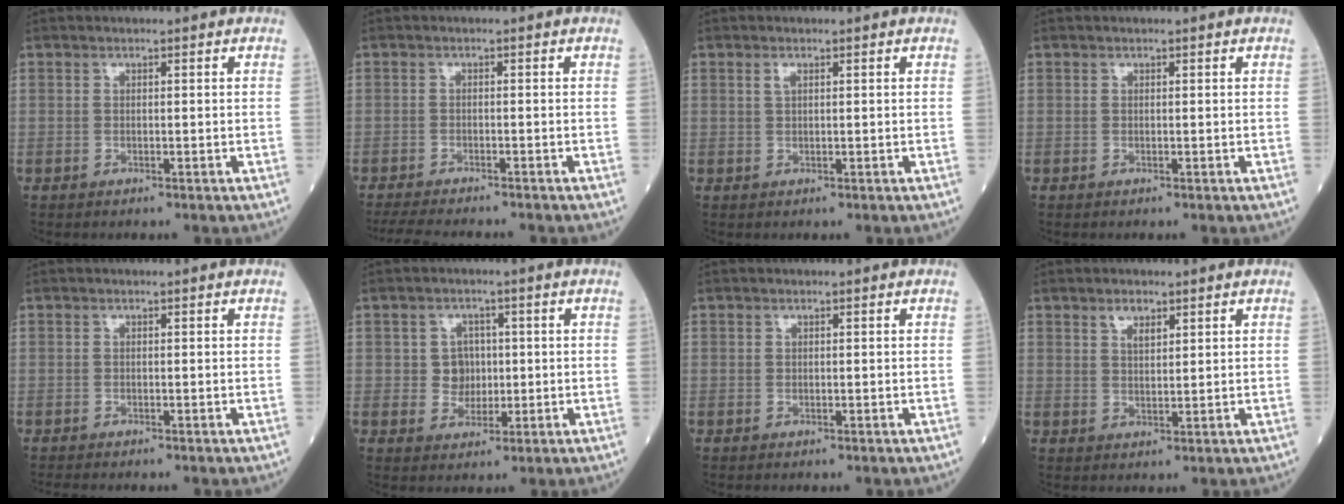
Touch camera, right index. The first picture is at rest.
{"total": 8.5, "force": [-7.7, 0.9, 3.6], "torque": [-0.056, -0.017, -0.116]}
{"total": 1.0, "force": [0.5, 0.3, 0.8], "torque": [-0.019, 0.003, 0.010]}
{"total": 0.0}
{"total": 1.3, "force": [-1.2, -0.1, 0.4], "torque": [-0.014, -0.005, -0.020]}
{"total": 3.7, "force": [0.3, 3.5, 1.4], "torque": [-0.015, 0.008, 0.006]}
{"total": 0.0}
{"total": 2.5, "force": [1.6, 1.0, 1.6], "torque": [-0.031, 0.001, 0.032]}